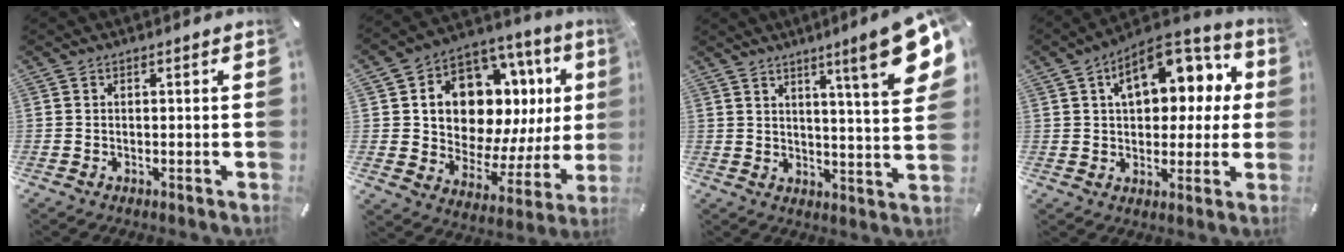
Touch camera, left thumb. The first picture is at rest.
{"total": 16.1, "force": [6.5, 10.3, 10.4], "torque": [-0.159, -0.056, 0.112]}
{"total": 15.9, "force": [8.3, 2.5, 13.3], "torque": [-0.190, -0.046, 0.122]}
{"total": 15.1, "force": [5.6, 9.6, 10.2], "torque": [-0.150, -0.017, 0.099]}